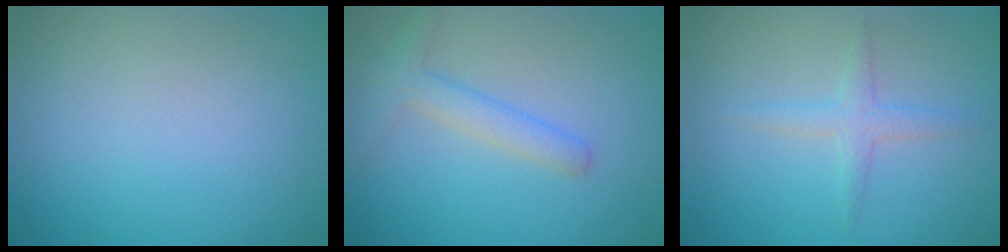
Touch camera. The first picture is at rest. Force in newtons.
{"total": 2.7, "press": 2.7, "slide": 0.1}
{"total": 1.8, "press": 1.8, "slide": 0.1}